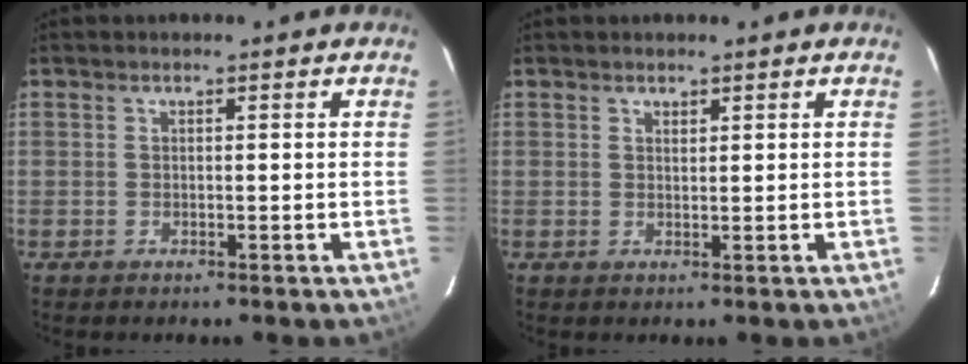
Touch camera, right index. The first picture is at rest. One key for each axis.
{"total": 0.9, "fx": 0.8, "fy": 0.5, "fz": 0.1, "tx": -0.003, "ty": 0.000, "tz": 0.014}